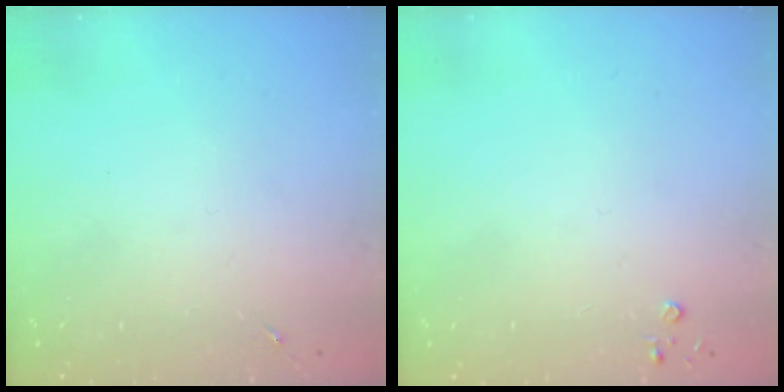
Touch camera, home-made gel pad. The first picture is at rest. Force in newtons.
{"total": 2.2, "press": 2.2, "slide": 0.3}